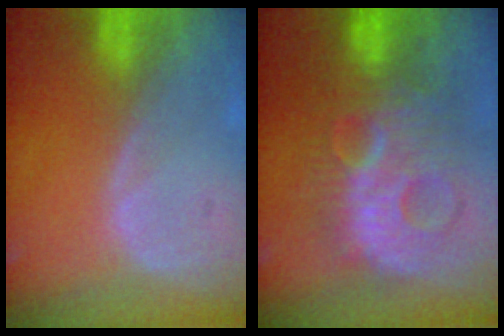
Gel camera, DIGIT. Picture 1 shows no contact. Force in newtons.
{"total": 10.3, "press": 10.3, "slide": 0.2}